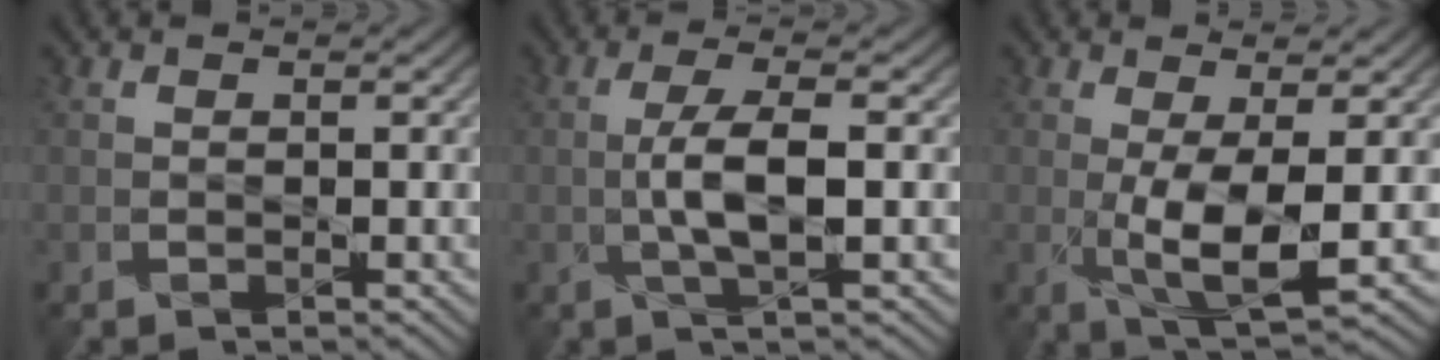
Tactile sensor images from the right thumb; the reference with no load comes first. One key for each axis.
{"total": 3.8, "fx": -0.7, "fy": 0.2, "fz": 3.7, "tx": -0.082, "ty": 0.008, "tz": -0.011}
{"total": 5.9, "fx": -0.9, "fy": 1.7, "fz": 5.6, "tx": -0.128, "ty": -0.010, "tz": -0.005}